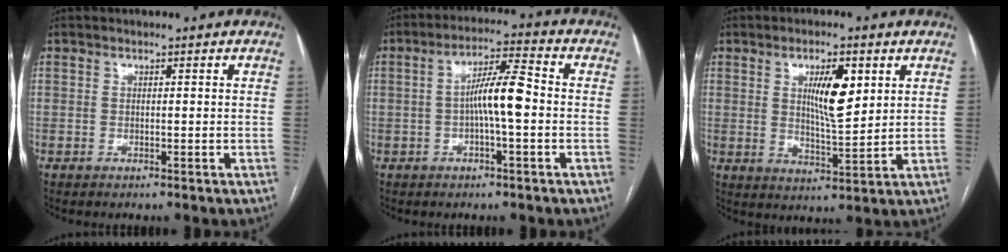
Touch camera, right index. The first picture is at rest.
{"total": 7.5, "force": [-0.7, 0.8, 7.5], "torque": [-0.136, 0.017, -0.017]}
{"total": 7.9, "force": [2.7, 1.9, 7.2], "torque": [-0.123, -0.003, 0.048]}